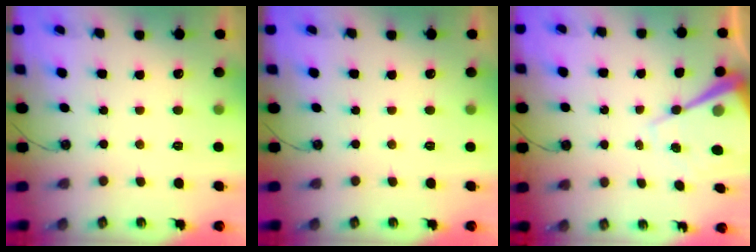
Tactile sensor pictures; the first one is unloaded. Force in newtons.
{"total": 0.0}
{"total": 14.1, "press": 14.0, "slide": 1.1}